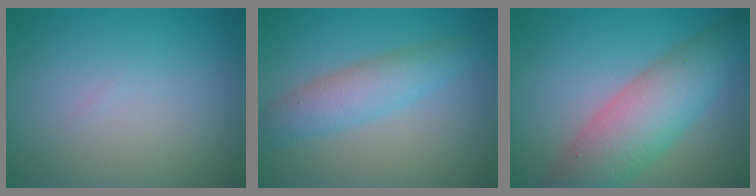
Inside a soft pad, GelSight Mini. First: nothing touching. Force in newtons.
{"total": 3.6, "press": 3.6, "slide": 0.0}
{"total": 7.2, "press": 7.2, "slide": 0.2}